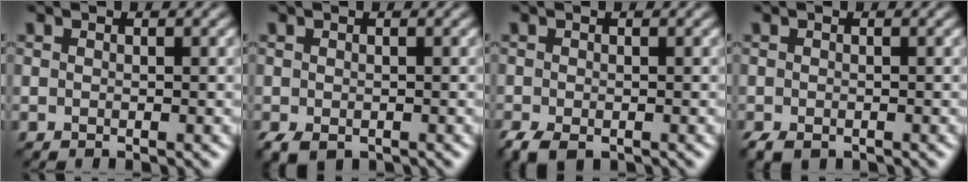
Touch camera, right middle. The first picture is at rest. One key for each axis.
{"total": 1.9, "fx": -1.1, "fy": 1.1, "fz": 1.1, "tx": -0.028, "ty": -0.012, "tz": -0.018}
{"total": 3.0, "fx": -2.1, "fy": 1.4, "fz": 1.6, "tx": -0.033, "ty": -0.014, "tz": -0.036}
{"total": 1.9, "fx": -1.4, "fy": 0.9, "fz": 1.0, "tx": -0.022, "ty": -0.007, "tz": -0.024}